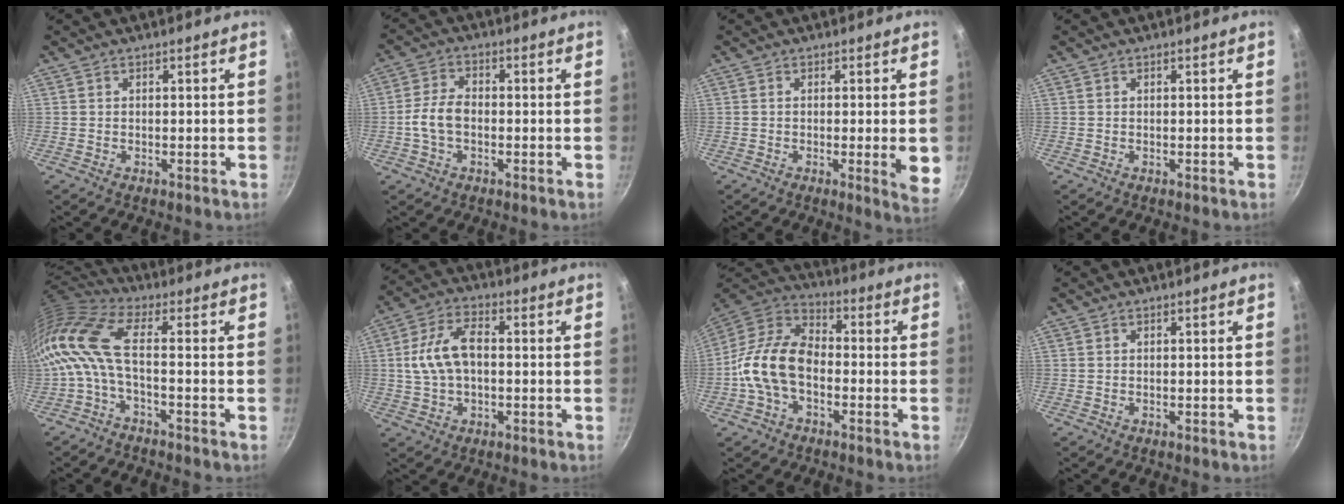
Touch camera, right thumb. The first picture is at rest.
{"total": 5.9, "force": [-1.2, 3.7, 4.4], "torque": [-0.082, 0.023, -0.028]}
{"total": 5.6, "force": [-0.6, 0.7, 5.6], "torque": [-0.066, -0.011, -0.008]}
{"total": 0.0}
{"total": 11.6, "force": [-1.3, 4.3, 10.7], "torque": [-0.252, 0.021, -0.042]}
{"total": 9.8, "force": [0.2, 5.9, 7.8], "torque": [-0.143, 0.027, -0.003]}
{"total": 13.4, "force": [-3.2, 8.5, 9.9], "torque": [-0.159, 0.046, -0.080]}
{"total": 0.0}